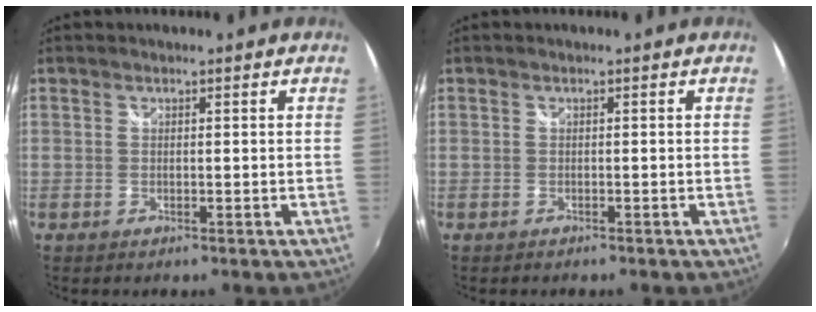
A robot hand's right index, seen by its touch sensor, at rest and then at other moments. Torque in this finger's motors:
{"motor_torque": [0.02, -0.01, 0.02, 0.01]}